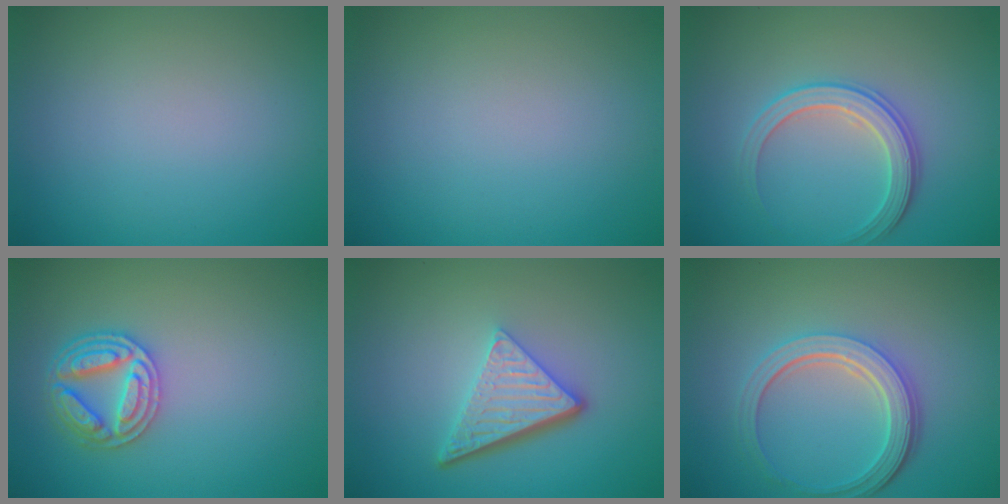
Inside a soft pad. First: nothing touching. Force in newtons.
{"total": 0.0}
{"total": 3.0, "press": 2.9, "slide": 0.3}
{"total": 4.0, "press": 3.8, "slide": 1.3}
{"total": 5.2, "press": 3.6, "slide": 3.8}
{"total": 4.9, "press": 3.7, "slide": 3.2}